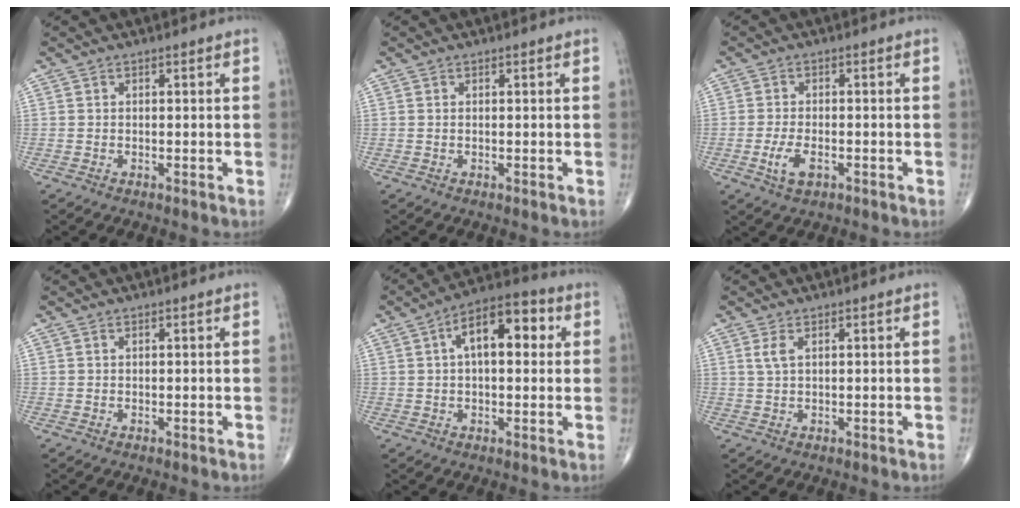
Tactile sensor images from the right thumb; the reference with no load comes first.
{"total": 0.0}
{"total": 4.4, "force": [-1.6, 2.2, 3.5], "torque": [-0.071, 0.002, -0.027]}
{"total": 0.0}
{"total": 11.9, "force": [2.8, 5.9, 9.9], "torque": [-0.138, 0.028, 0.035]}
{"total": 1.9, "force": [0.8, 0.7, 1.6], "torque": [-0.041, 0.004, 0.022]}